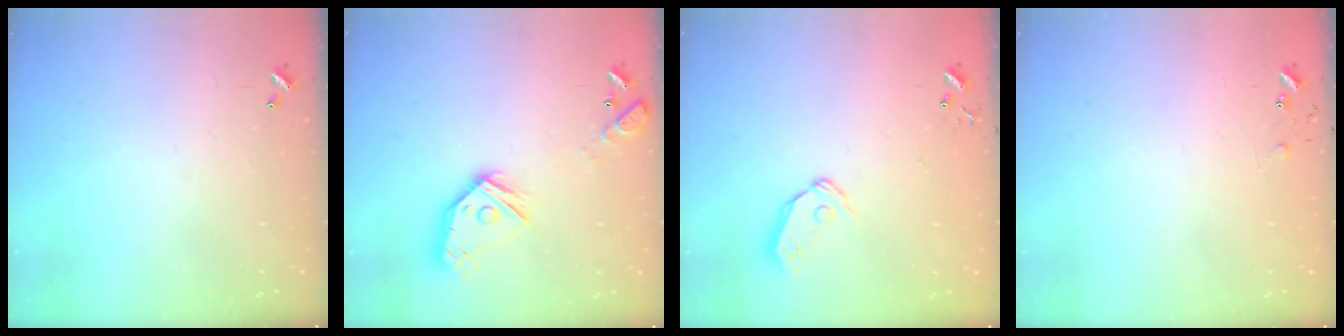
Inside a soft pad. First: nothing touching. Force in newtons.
{"total": 15.8, "press": 15.7, "slide": 1.5}
{"total": 8.5, "press": 8.4, "slide": 0.9}
{"total": 6.2, "press": 6.2, "slide": 0.5}